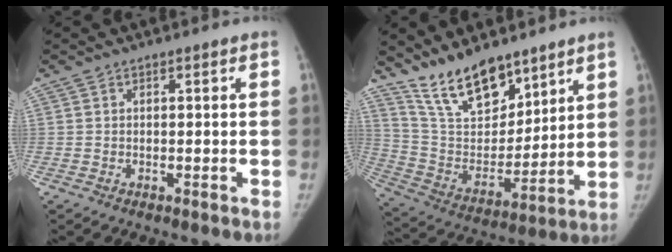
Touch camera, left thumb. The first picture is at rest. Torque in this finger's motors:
{"motor_torque": [0.26, 0.18, 1.39, -1.39, 0.06]}